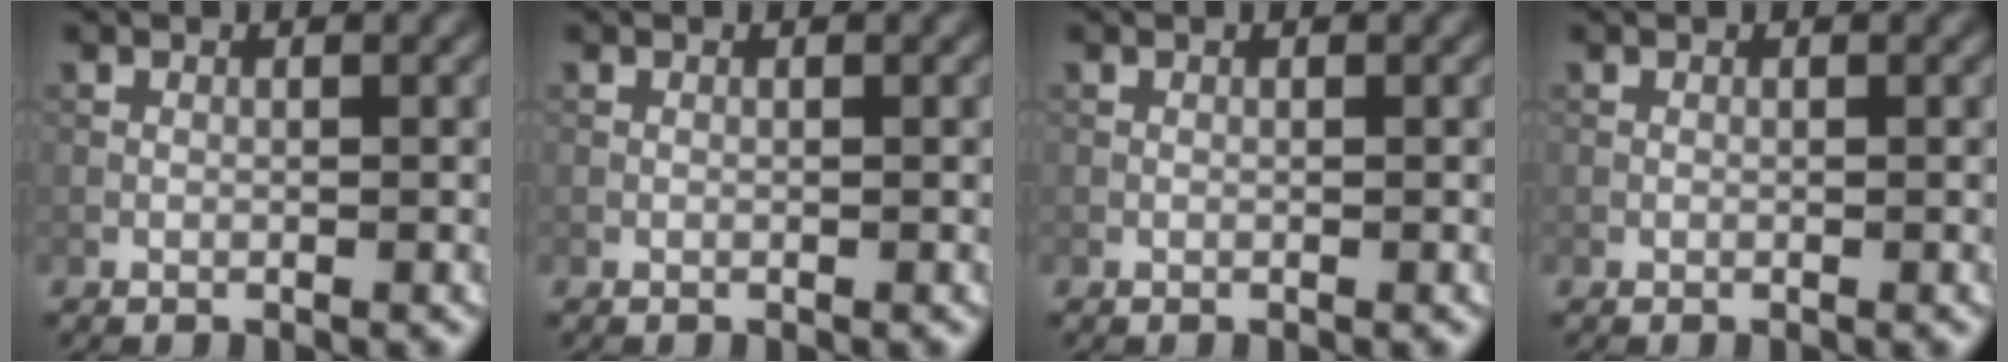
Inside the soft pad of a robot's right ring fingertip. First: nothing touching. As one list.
[{"total": 0.0}, {"total": 0.0}, {"total": 0.0}]